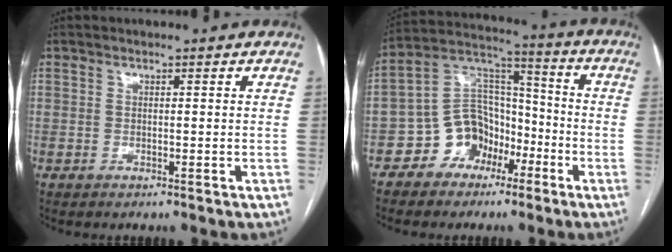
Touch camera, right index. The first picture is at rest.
{"total": 10.5, "force": [-5.4, 8.0, 3.9], "torque": [-0.082, 0.042, -0.097]}